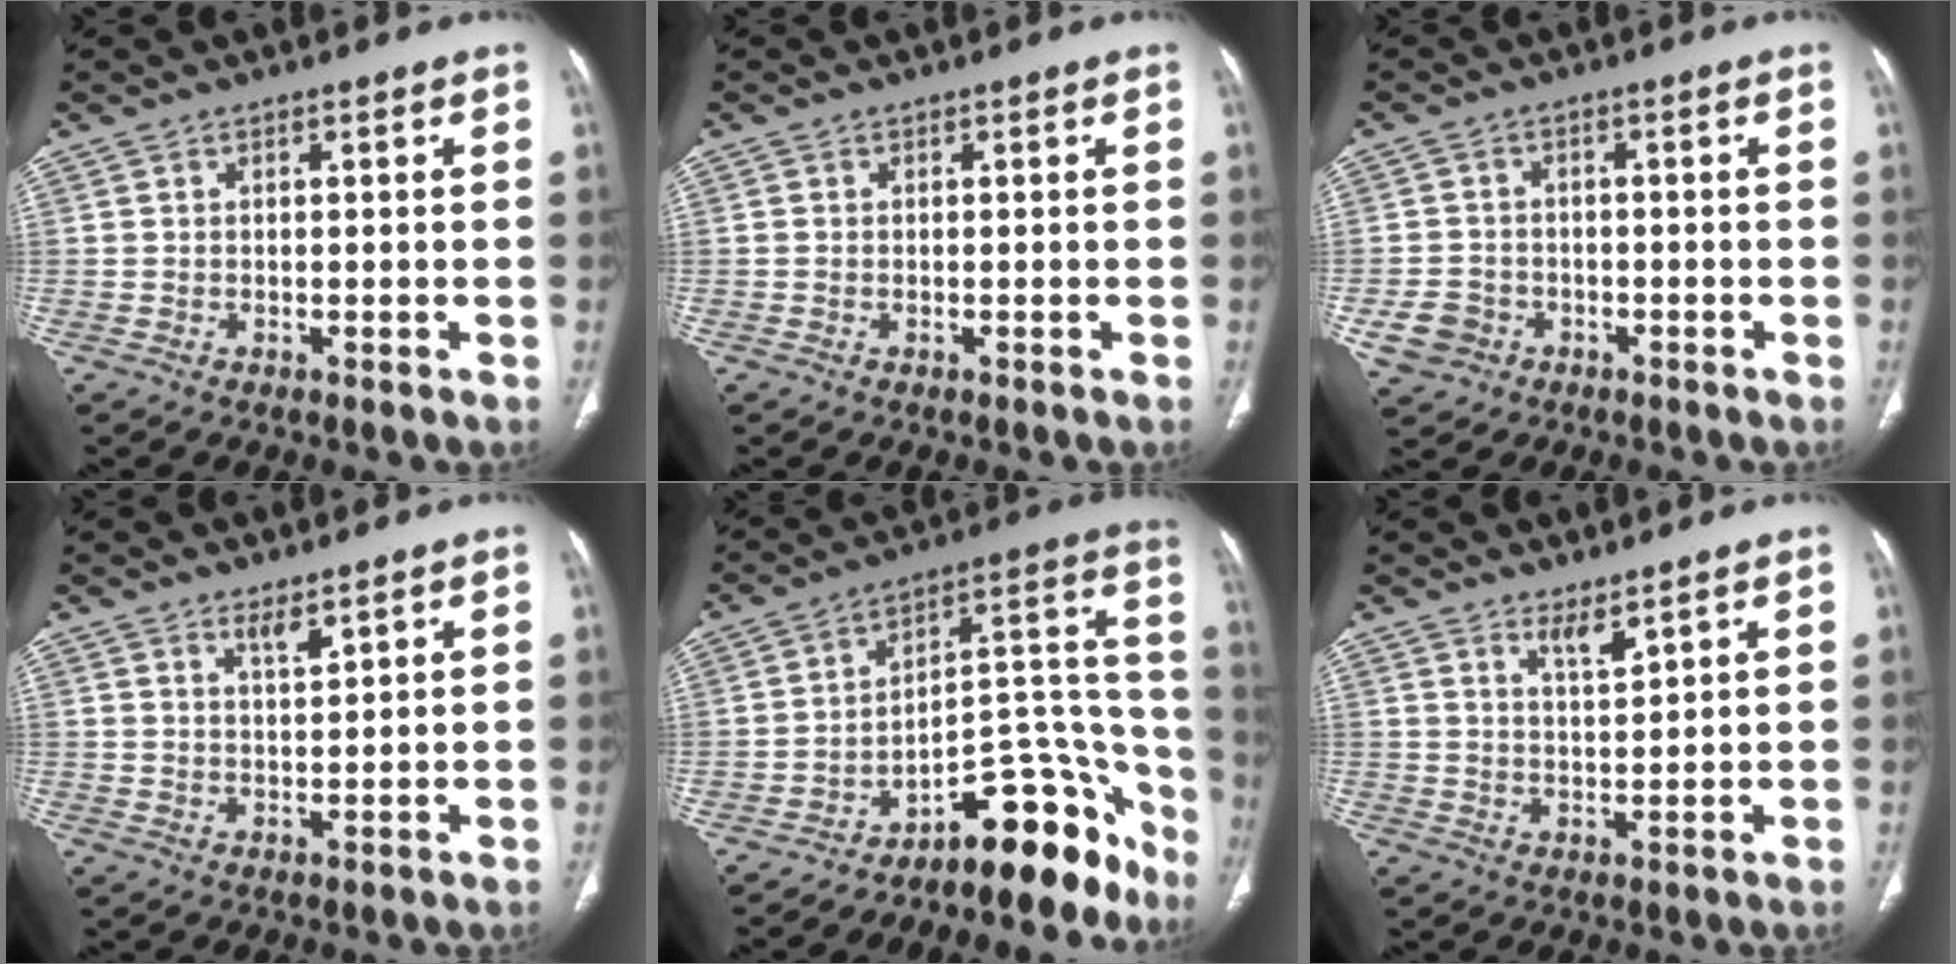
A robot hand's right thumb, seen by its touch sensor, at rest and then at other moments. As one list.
[{"total": 0.0}, {"total": 5.3, "force": [-2.2, 4.5, 1.6], "torque": [-0.024, 0.015, -0.035]}, {"total": 2.7, "force": [2.1, 0.6, 1.6], "torque": [-0.022, -0.021, 0.043]}, {"total": 18.0, "force": [-13.9, 6.8, 9.3], "torque": [-0.049, 0.156, -0.211]}, {"total": 3.3, "force": [2.7, 0.6, 1.9], "torque": [-0.029, -0.029, 0.054]}]